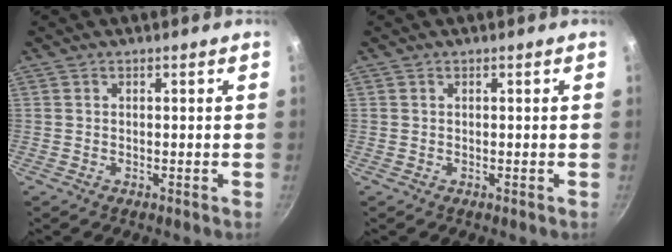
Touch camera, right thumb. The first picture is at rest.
{"total": 0.0}